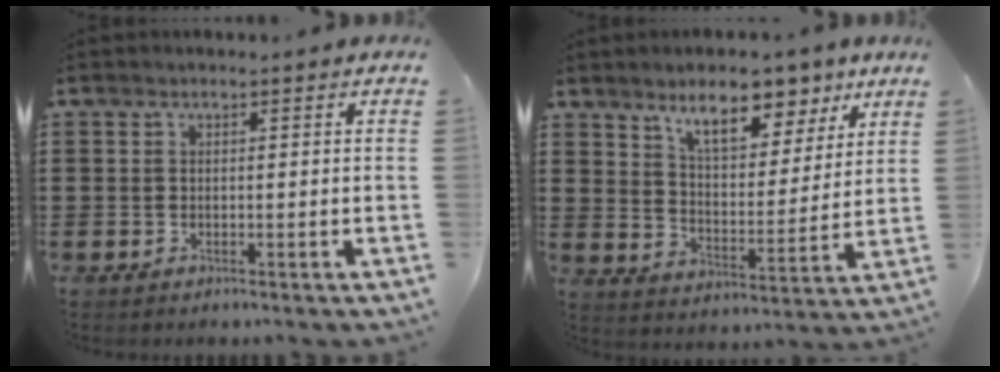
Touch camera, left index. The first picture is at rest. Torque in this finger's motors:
{"motor_torque": [2.14, 0.00, 0.59, 0.17]}